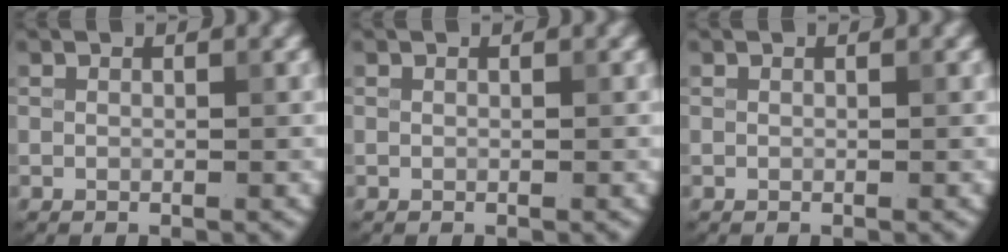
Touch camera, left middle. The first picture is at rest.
{"total": 0.0}
{"total": 0.0}